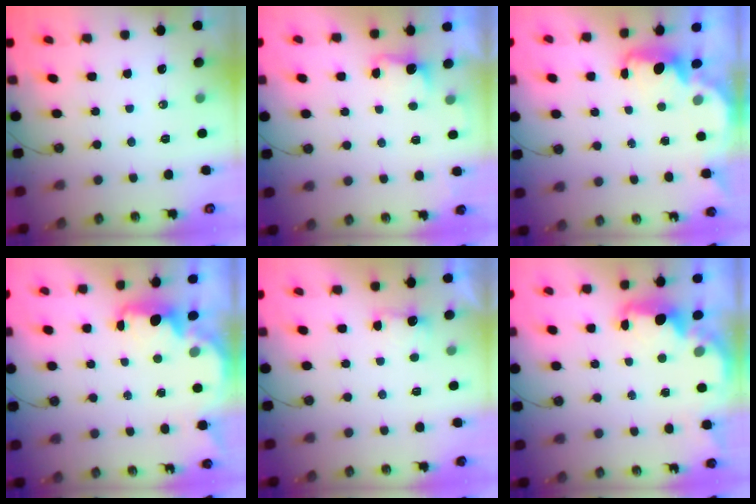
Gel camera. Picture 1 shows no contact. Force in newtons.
{"total": 2.5, "press": 2.3, "slide": 0.9}
{"total": 2.3, "press": 2.2, "slide": 0.6}
{"total": 2.5, "press": 2.4, "slide": 0.8}
{"total": 2.3, "press": 2.2, "slide": 0.9}
{"total": 2.5, "press": 2.4, "slide": 0.7}